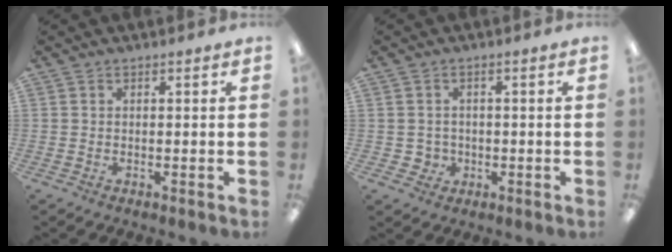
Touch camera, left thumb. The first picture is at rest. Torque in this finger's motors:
{"motor_torque": [-0.02, 0.02, 0.01, 0.04, 0.00]}